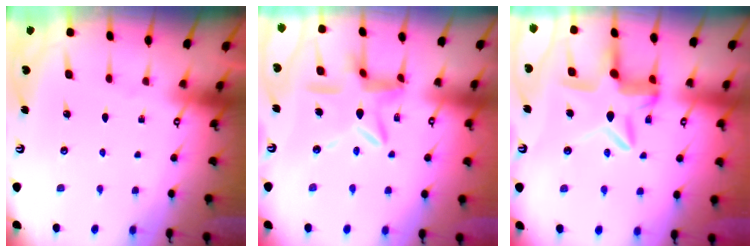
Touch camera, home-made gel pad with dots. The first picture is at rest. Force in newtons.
{"total": 12.3, "press": 12.2, "slide": 1.2}
{"total": 11.8, "press": 11.7, "slide": 1.1}